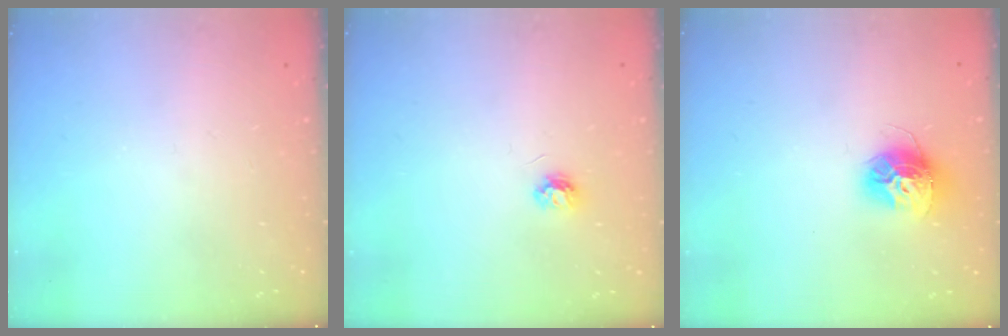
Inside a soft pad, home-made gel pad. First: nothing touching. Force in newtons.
{"total": 3.8, "press": 3.8, "slide": 0.5}
{"total": 12.1, "press": 12.0, "slide": 1.0}